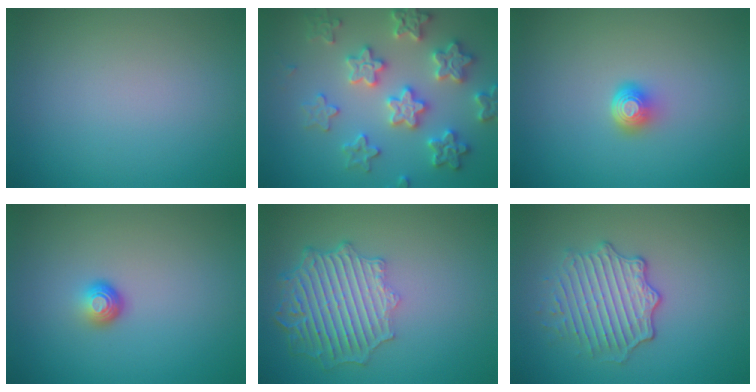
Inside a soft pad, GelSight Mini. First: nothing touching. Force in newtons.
{"total": 6.1, "press": 6.0, "slide": 1.1}
{"total": 2.0, "press": 1.4, "slide": 1.4}
{"total": 1.8, "press": 1.1, "slide": 1.4}
{"total": 6.8, "press": 5.3, "slide": 4.2}
{"total": 4.1, "press": 3.4, "slide": 2.3}